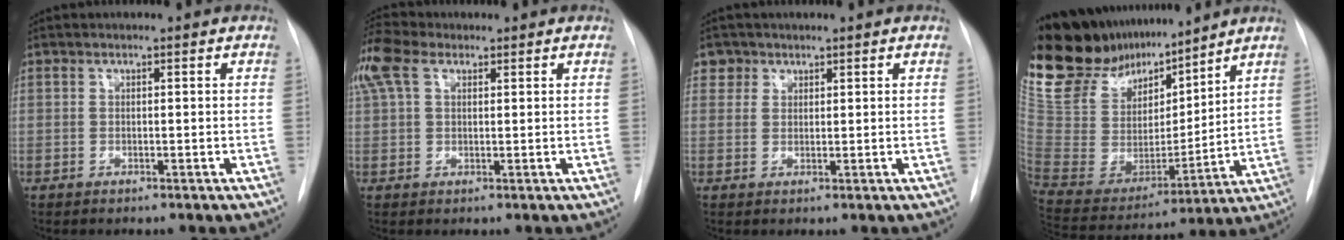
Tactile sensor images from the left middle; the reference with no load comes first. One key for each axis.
{"total": 8.0, "fx": 4.4, "fy": 4.3, "fz": 5.1, "tx": -0.138, "ty": 0.040, "tz": 0.089}
{"total": 2.7, "fx": 1.9, "fy": 1.8, "fz": -0.5, "tx": 0.022, "ty": 0.005, "tz": 0.032}
{"total": 19.7, "fx": 17.6, "fy": 5.5, "fz": 7.1, "tx": -0.138, "ty": -0.004, "tz": 0.331}